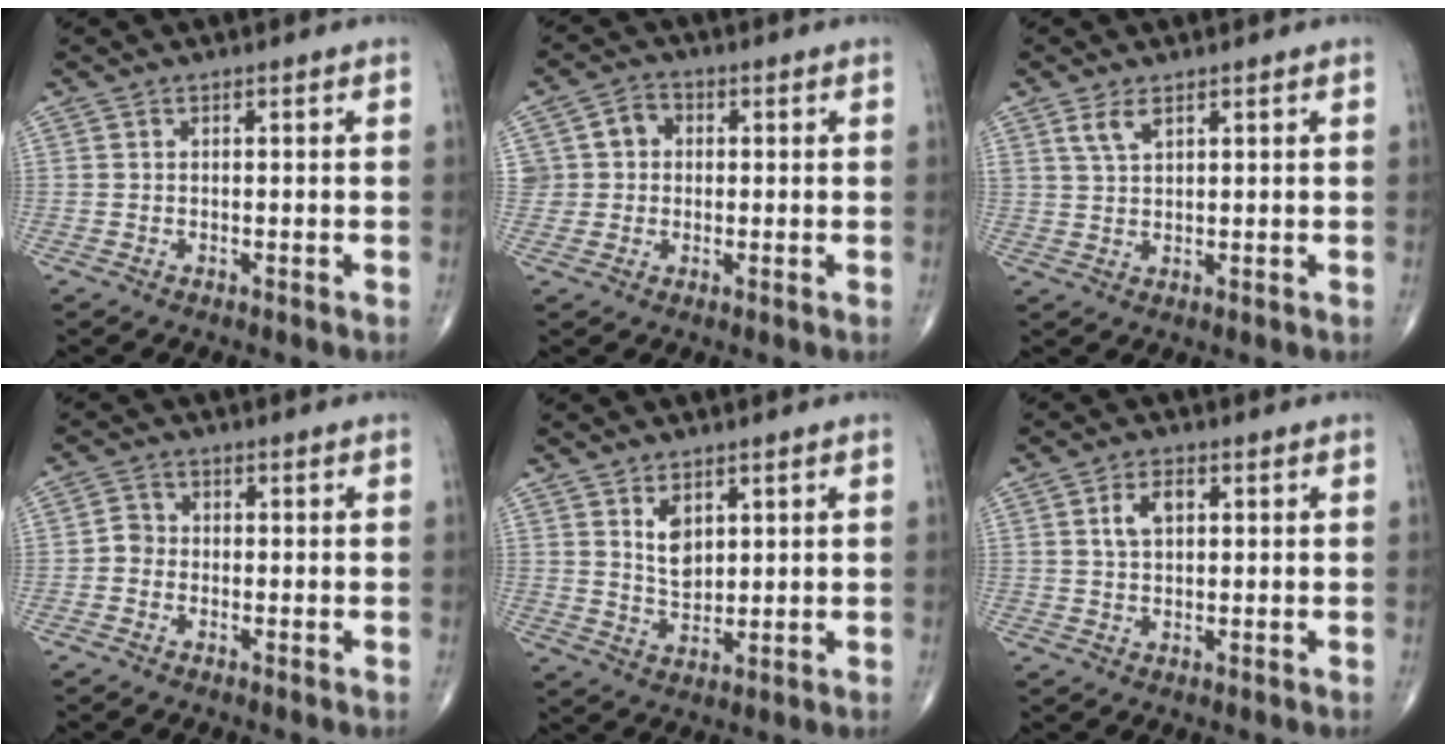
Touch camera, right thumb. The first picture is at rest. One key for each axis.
{"total": 5.5, "fx": 0.8, "fy": 5.1, "fz": 2.0, "tx": -0.007, "ty": 0.012, "tz": 0.009}
{"total": 3.4, "fx": 2.0, "fy": 1.5, "fz": 2.3, "tx": -0.044, "ty": -0.005, "tz": 0.046}
{"total": 2.4, "fx": -0.7, "fy": 2.1, "fz": 0.9, "tx": -0.003, "ty": 0.007, "tz": -0.022}
{"total": 5.1, "fx": 2.2, "fy": 3.1, "fz": 3.4, "tx": -0.044, "ty": -0.022, "tz": 0.047}
{"total": 4.0, "fx": 1.1, "fy": 2.4, "fz": 3.1, "tx": -0.057, "ty": 0.004, "tz": 0.020}